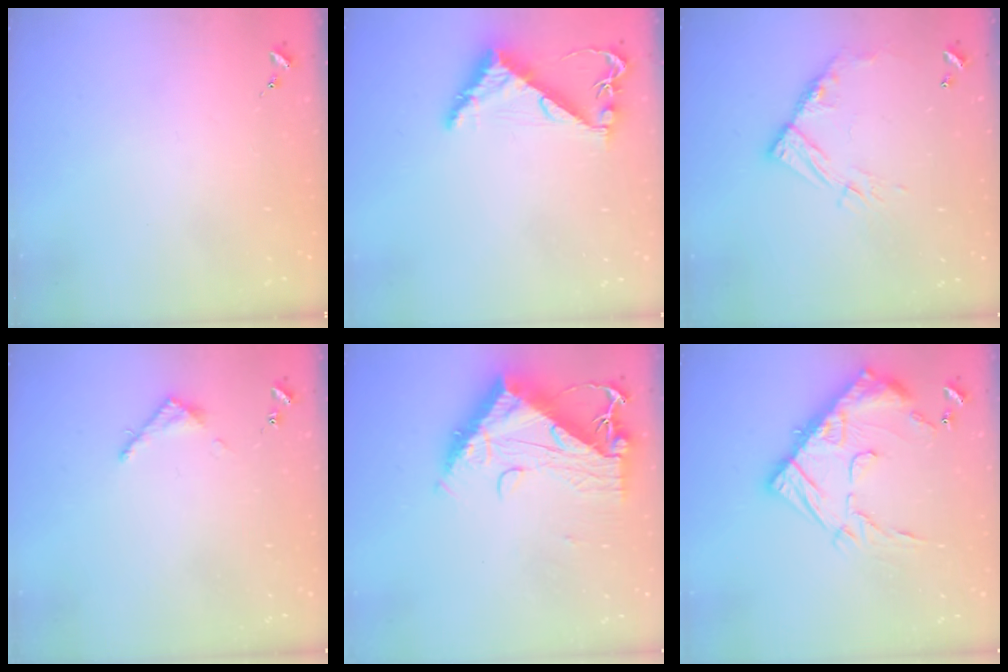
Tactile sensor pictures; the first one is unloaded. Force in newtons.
{"total": 7.9, "press": 7.9, "slide": 0.8}
{"total": 11.8, "press": 11.7, "slide": 1.0}
{"total": 3.5, "press": 3.5, "slide": 0.3}
{"total": 15.6, "press": 15.5, "slide": 1.5}
{"total": 20.3, "press": 20.3, "slide": 1.1}